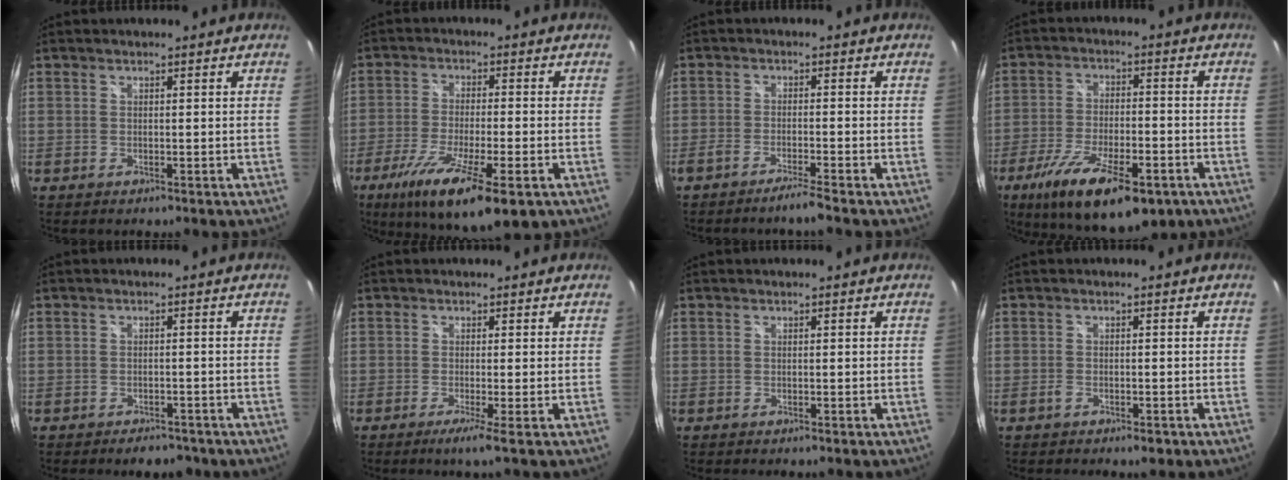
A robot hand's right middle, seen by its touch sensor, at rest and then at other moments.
{"total": 15.7, "force": [-8.3, 3.4, 12.8], "torque": [-0.243, -0.050, -0.141]}
{"total": 3.6, "force": [-3.2, -0.4, 1.7], "torque": [-0.055, -0.005, -0.062]}
{"total": 18.4, "force": [-10.9, 6.4, 13.3], "torque": [-0.248, -0.044, -0.172]}
{"total": 6.0, "force": [-4.5, 3.1, 2.5], "torque": [-0.043, 0.003, -0.054]}
{"total": 2.4, "force": [-1.1, -0.8, 1.9], "torque": [-0.047, -0.009, -0.027]}
{"total": 0.0}
{"total": 2.3, "force": [-1.5, 1.3, 1.2], "torque": [-0.026, -0.001, -0.024]}